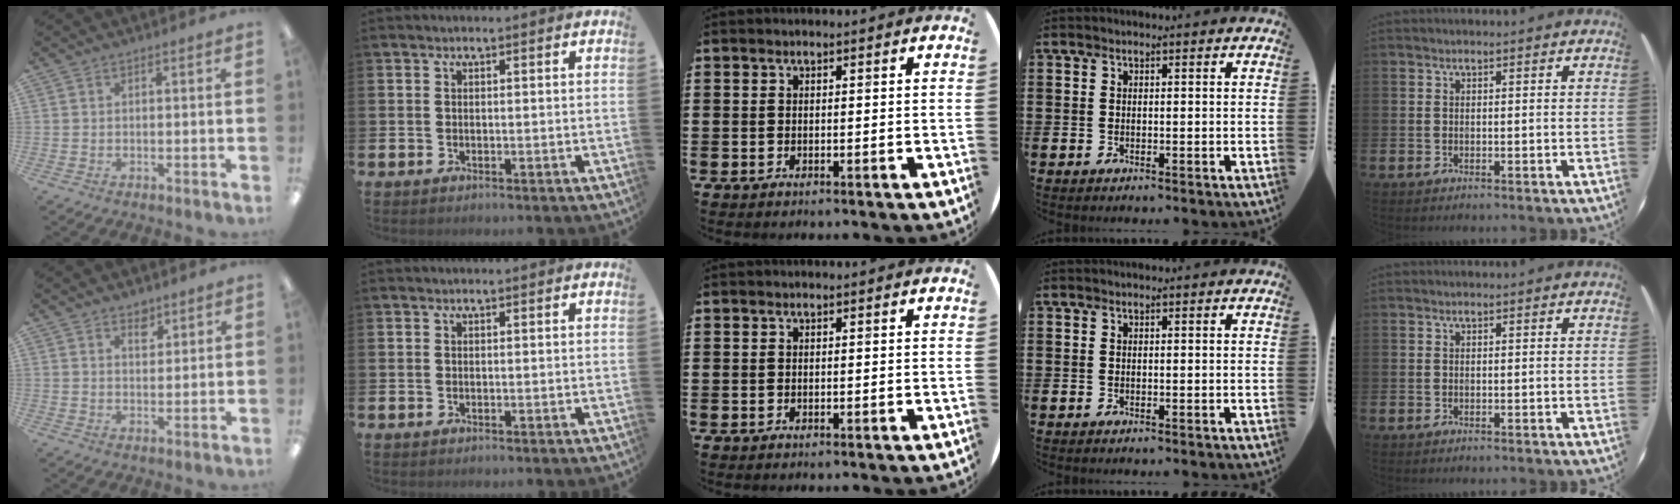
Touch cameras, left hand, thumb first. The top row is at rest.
{"thumb": {"total": 3.4, "force": [2.6, 1.7, 1.3], "torque": [0.003, -0.020, 0.042]}}